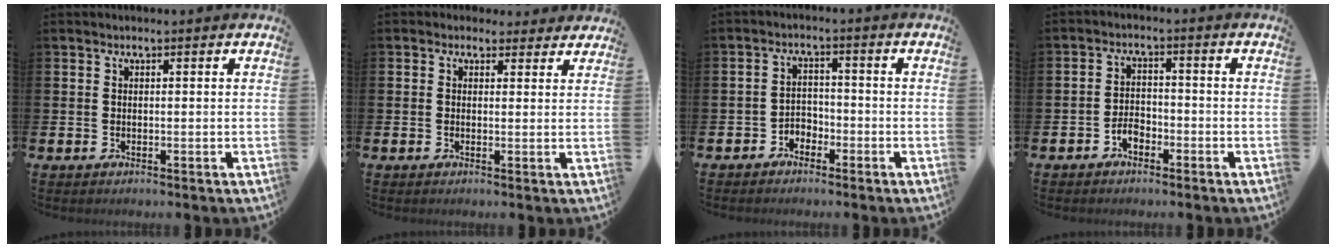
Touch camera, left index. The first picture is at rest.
{"total": 1.9, "force": [1.6, 1.0, 0.0], "torque": [0.008, -0.006, 0.025]}
{"total": 2.5, "force": [-2.2, 1.3, 0.1], "torque": [-0.015, 0.005, -0.048]}
{"total": 2.5, "force": [-1.7, 1.5, 1.1], "torque": [-0.029, 0.010, -0.035]}